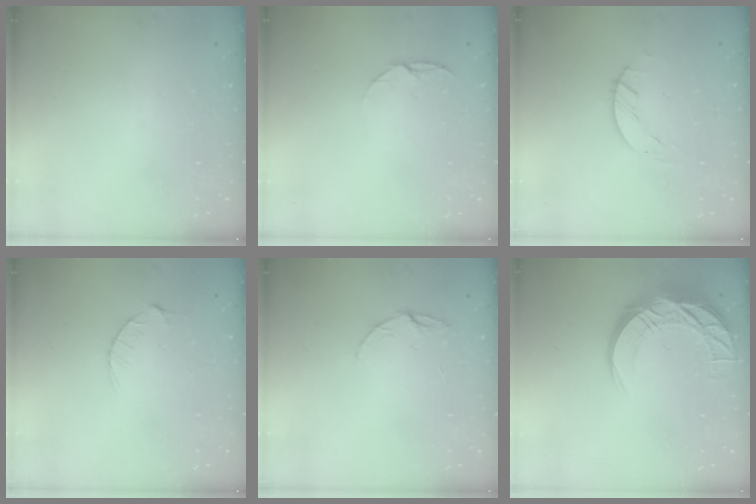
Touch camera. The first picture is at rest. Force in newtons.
{"total": 4.9, "press": 4.8, "slide": 0.6}
{"total": 1.5, "press": 1.4, "slide": 0.1}
{"total": 2.9, "press": 2.9, "slide": 0.4}
{"total": 6.0, "press": 6.0, "slide": 0.6}
{"total": 15.9, "press": 15.9, "slide": 1.2}